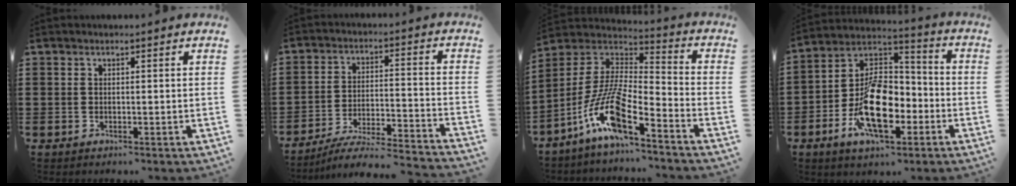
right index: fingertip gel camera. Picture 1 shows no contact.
{"total": 6.0, "force": [-5.5, -0.1, 2.2], "torque": [-0.049, -0.015, -0.112]}
{"total": 11.5, "force": [-7.4, 2.4, 8.5], "torque": [-0.199, -0.012, -0.155]}
{"total": 13.5, "force": [-5.1, 7.1, 10.3], "torque": [-0.220, 0.007, -0.094]}